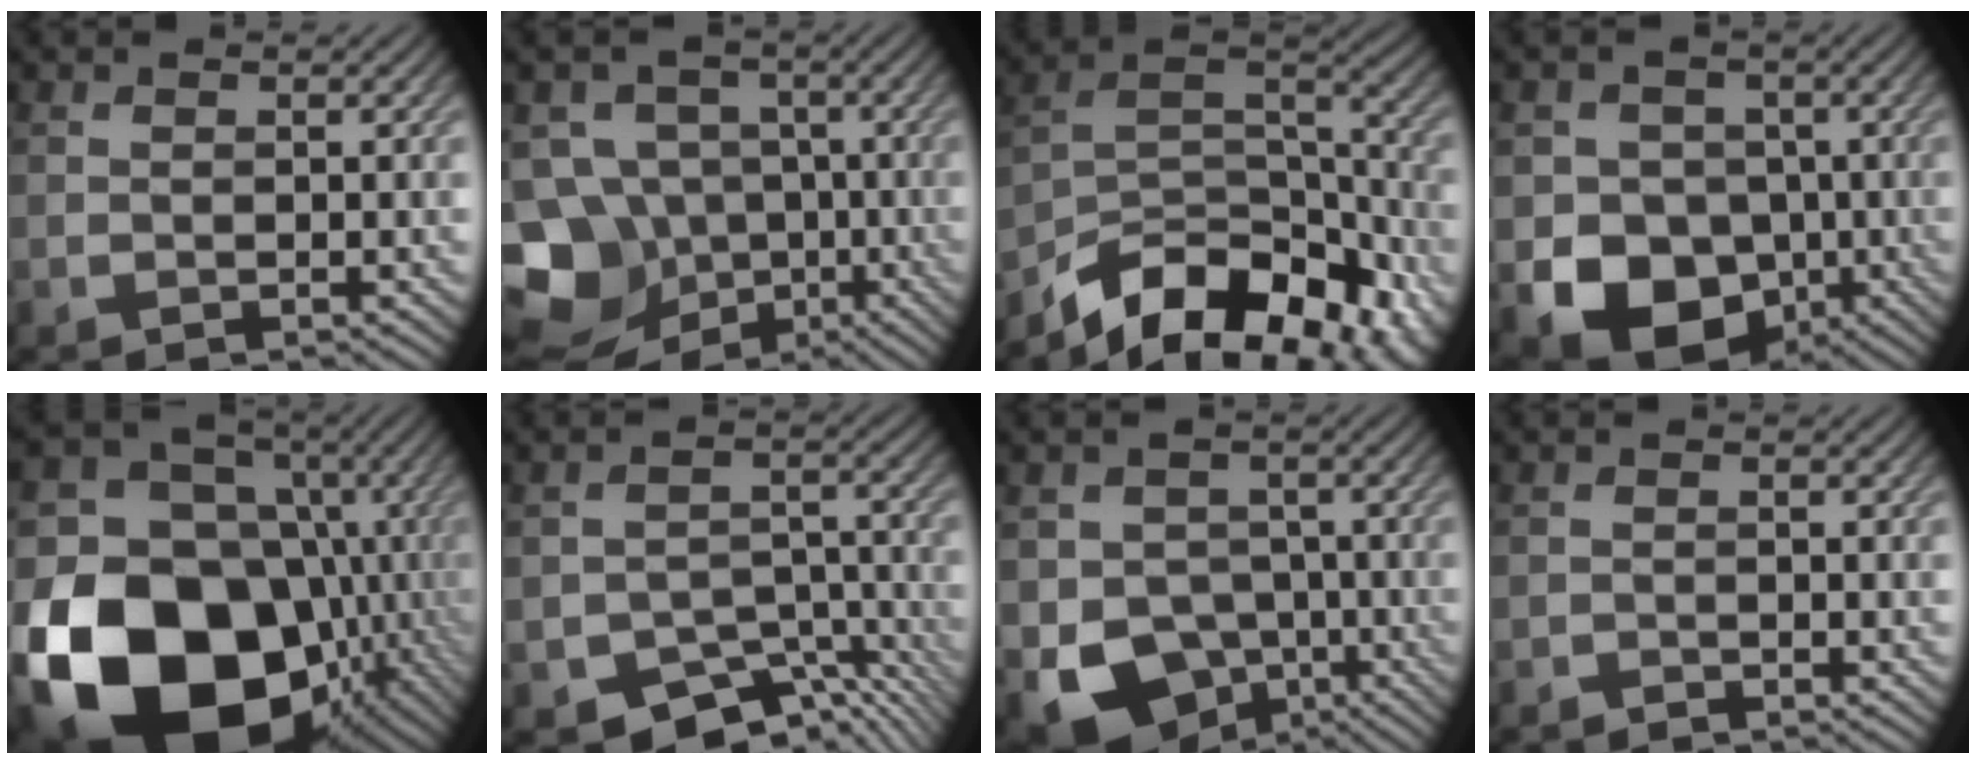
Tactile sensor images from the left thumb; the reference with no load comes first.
{"total": 14.8, "force": [-5.6, 12.5, 5.8], "torque": [-0.171, -0.008, -0.102]}
{"total": 14.0, "force": [-10.5, 6.1, 7.0], "torque": [-0.135, -0.008, -0.166]}
{"total": 10.7, "force": [-3.9, 8.6, 5.0], "torque": [-0.080, -0.028, -0.090]}
{"total": 22.9, "force": [-7.6, 18.0, 12.0], "torque": [-0.266, -0.031, -0.112]}
{"total": 8.2, "force": [-5.9, 4.5, 3.5], "torque": [-0.046, -0.014, -0.088]}
{"total": 9.8, "force": [-4.2, 7.7, 4.3], "torque": [-0.085, -0.030, -0.078]}
{"total": 1.1, "force": [-1.1, 0.1, 0.1], "torque": [0.000, 0.000, -0.022]}